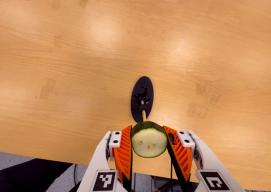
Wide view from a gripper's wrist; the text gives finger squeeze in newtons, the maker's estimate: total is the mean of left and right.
{"total": 11.0, "left": 9.7, "right": 12.3}